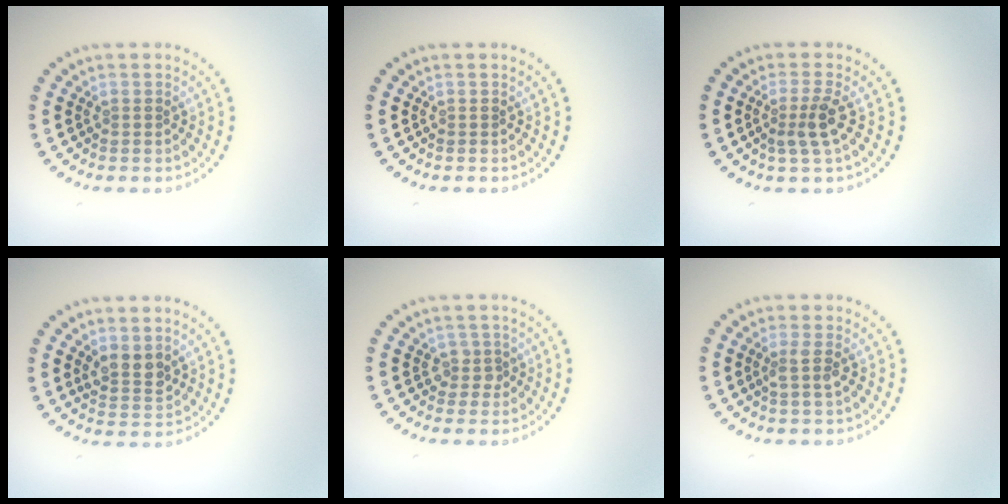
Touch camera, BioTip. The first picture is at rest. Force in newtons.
{"total": 0.0}
{"total": 2.4, "press": 1.8, "slide": 1.5}
{"total": 2.4, "press": 2.2, "slide": 1.0}
{"total": 1.3, "press": 1.1, "slide": 0.7}
{"total": 1.5, "press": 1.2, "slide": 0.9}